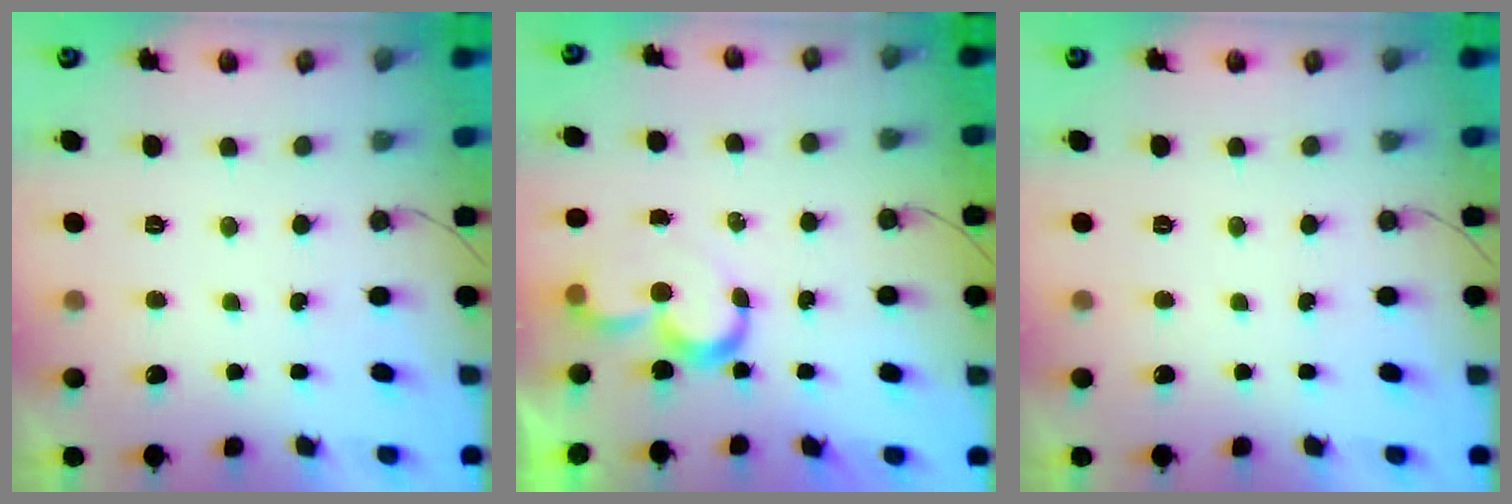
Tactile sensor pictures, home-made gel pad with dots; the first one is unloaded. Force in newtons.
{"total": 6.5, "press": 6.5, "slide": 0.5}
{"total": 0.0}